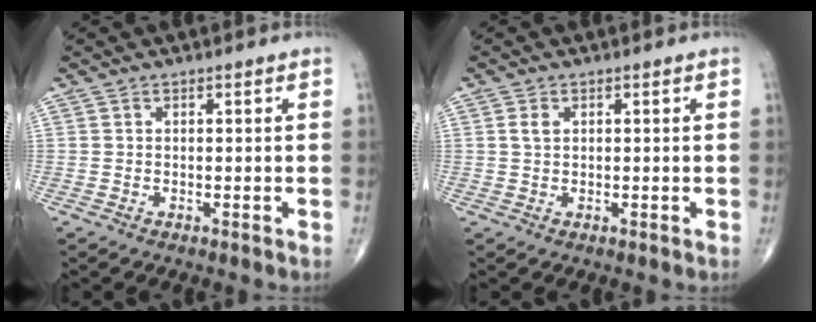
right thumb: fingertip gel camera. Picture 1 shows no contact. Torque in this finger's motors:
{"motor_torque": [-0.14, 0.01, 0.24, 0.07, 0.03]}